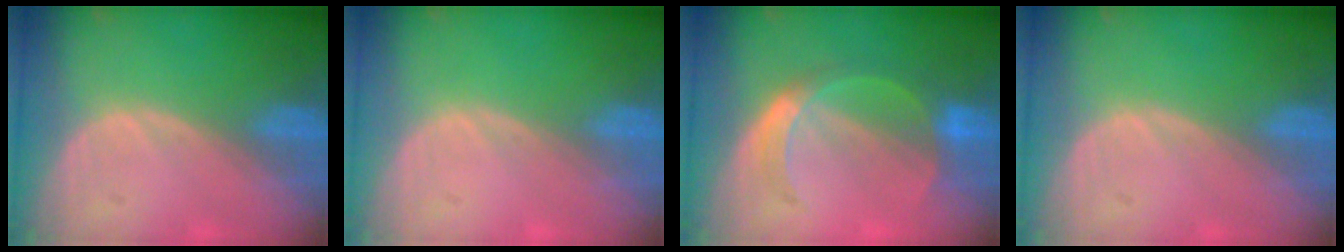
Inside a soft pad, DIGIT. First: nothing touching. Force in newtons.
{"total": 0.0}
{"total": 5.7, "press": 5.4, "slide": 1.9}
{"total": 0.0}